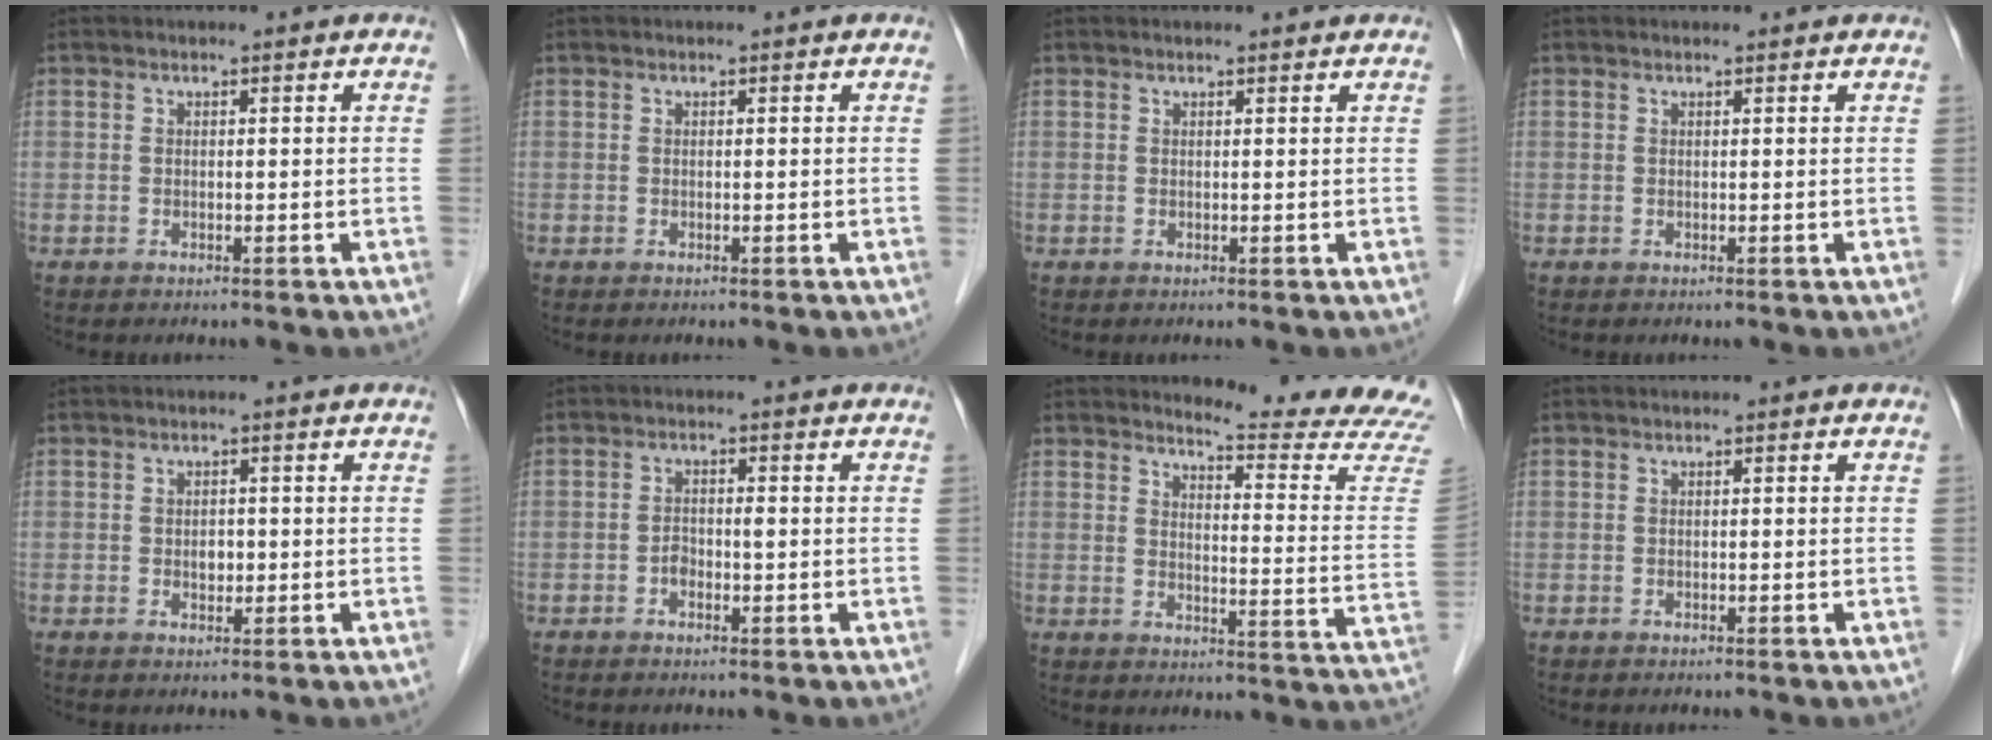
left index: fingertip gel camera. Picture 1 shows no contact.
{"total": 0.0}
{"total": 1.3, "force": [1.2, 0.2, 0.2], "torque": [-0.002, 0.003, 0.017]}
{"total": 1.2, "force": [1.1, 0.3, 0.1], "torque": [-0.003, 0.009, 0.016]}
{"total": 1.7, "force": [-0.2, 1.3, 1.2], "torque": [-0.014, -0.002, -0.001]}
{"total": 2.1, "force": [-0.6, 1.1, 1.6], "torque": [-0.024, 0.007, -0.009]}
{"total": 15.7, "force": [15.5, -1.2, 2.6], "torque": [-0.025, -0.143, 0.164]}
{"total": 0.0}